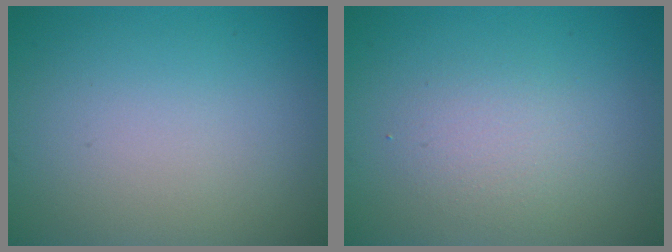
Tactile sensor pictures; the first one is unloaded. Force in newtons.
{"total": 2.0, "press": 2.0, "slide": 0.1}